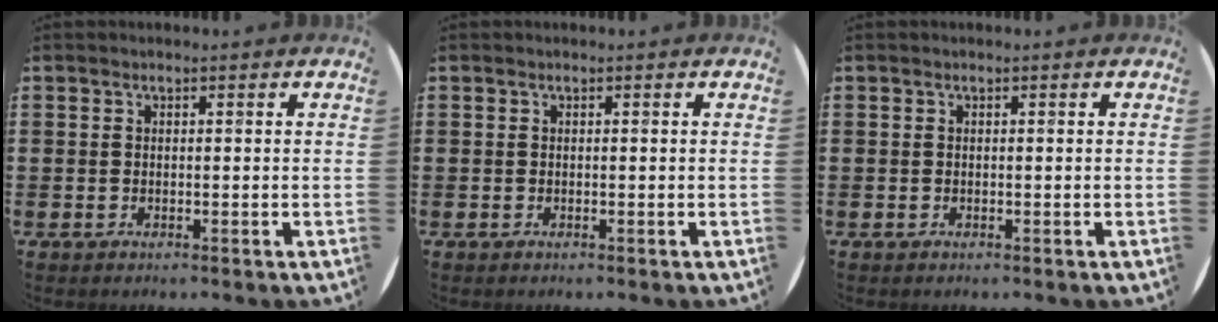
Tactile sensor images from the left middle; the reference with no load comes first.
{"total": 0.0}
{"total": 0.0}